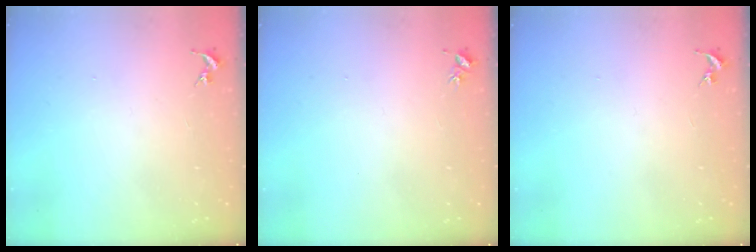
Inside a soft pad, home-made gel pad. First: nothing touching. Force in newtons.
{"total": 3.1, "press": 3.0, "slide": 0.3}
{"total": 0.0}